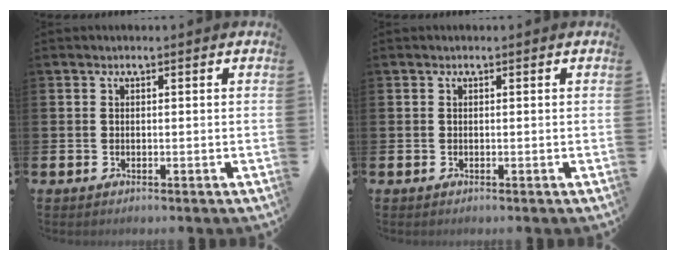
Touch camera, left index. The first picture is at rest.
{"total": 0.0}